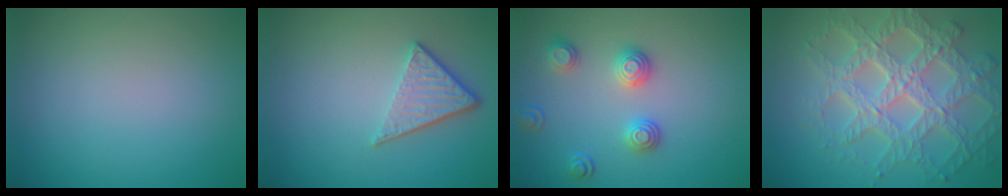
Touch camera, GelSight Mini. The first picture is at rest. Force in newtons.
{"total": 3.7, "press": 2.8, "slide": 2.5}
{"total": 2.7, "press": 2.6, "slide": 0.9}
{"total": 6.4, "press": 5.8, "slide": 2.8}